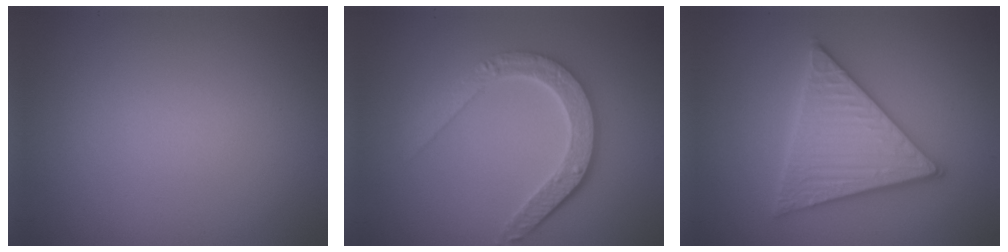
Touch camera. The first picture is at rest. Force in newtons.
{"total": 4.8, "press": 3.7, "slide": 3.0}
{"total": 5.6, "press": 5.5, "slide": 0.7}